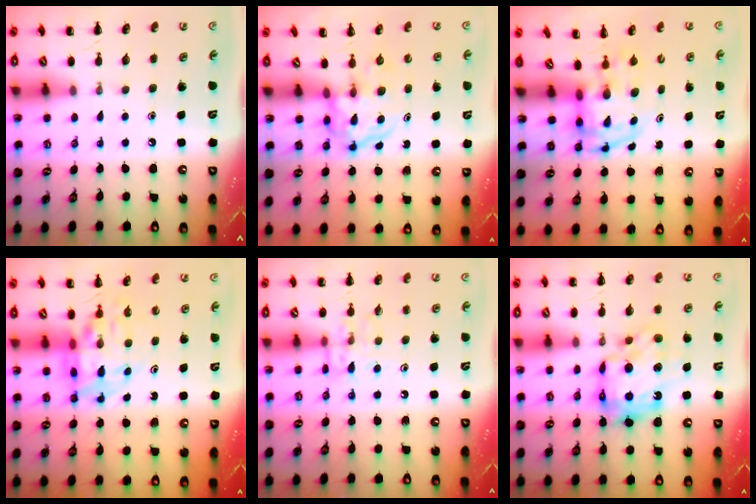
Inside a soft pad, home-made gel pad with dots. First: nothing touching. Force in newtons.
{"total": 3.9, "press": 3.8, "slide": 0.4}
{"total": 3.9, "press": 3.8, "slide": 0.7}
{"total": 11.2, "press": 10.8, "slide": 3.1}
{"total": 9.7, "press": 9.5, "slide": 1.6}
{"total": 15.0, "press": 14.9, "slide": 1.5}